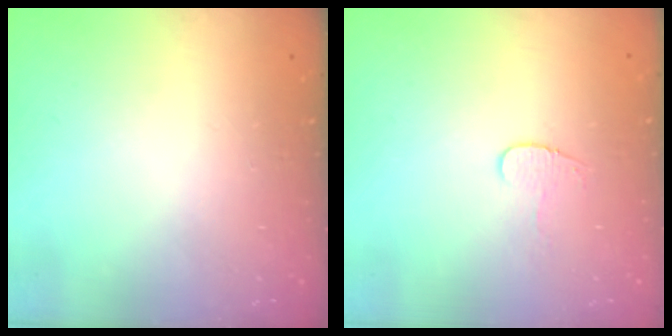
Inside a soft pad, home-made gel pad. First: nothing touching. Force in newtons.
{"total": 4.4, "press": 4.4, "slide": 0.5}